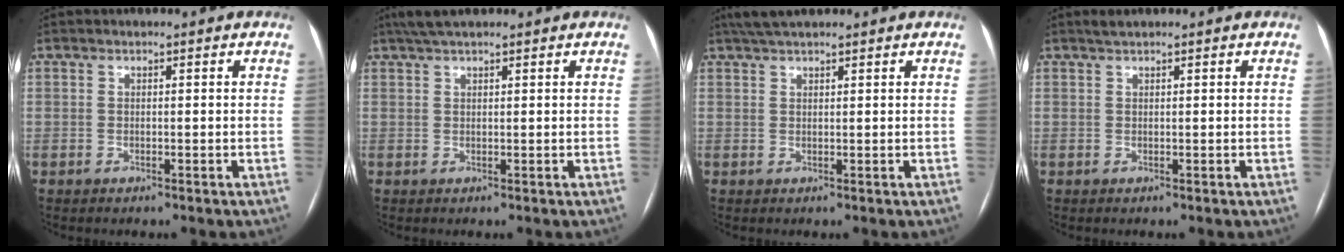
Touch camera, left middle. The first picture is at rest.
{"total": 4.3, "force": [3.4, 0.7, 2.4], "torque": [-0.043, 0.029, 0.062]}
{"total": 4.8, "force": [4.0, 0.8, 2.5], "torque": [-0.043, 0.032, 0.071]}
{"total": 1.0, "force": [0.9, 0.1, 0.5], "torque": [-0.011, 0.009, 0.020]}